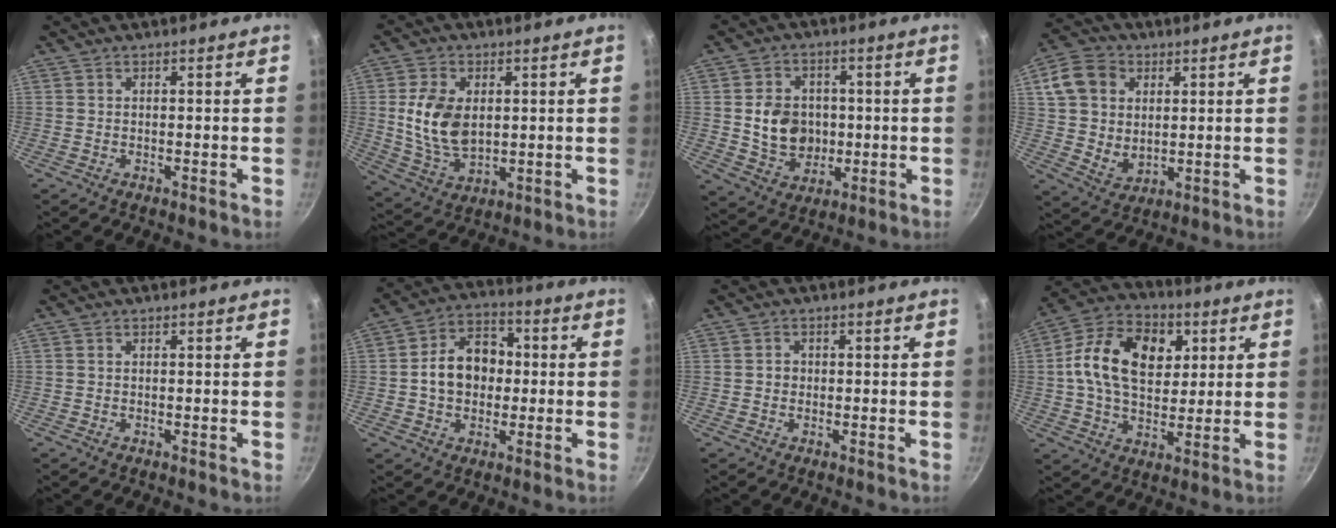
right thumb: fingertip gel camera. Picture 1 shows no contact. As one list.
[{"total": 11.6, "force": [1.4, 7.6, 8.7], "torque": [-0.153, -0.016, 0.034]}, {"total": 10.8, "force": [0.1, 9.0, 5.9], "torque": [-0.070, 0.005, 0.010]}, {"total": 12.2, "force": [3.4, 9.6, 6.7], "torque": [-0.106, -0.012, 0.059]}, {"total": 0.0}, {"total": 11.7, "force": [0.0, 9.0, 7.5], "torque": [-0.086, 0.026, -0.013]}, {"total": 1.4, "force": [-0.1, 1.3, 0.5], "torque": [-0.003, 0.005, -0.004]}, {"total": 17.6, "force": [3.9, 12.0, 12.2], "torque": [-0.179, 0.010, 0.051]}]